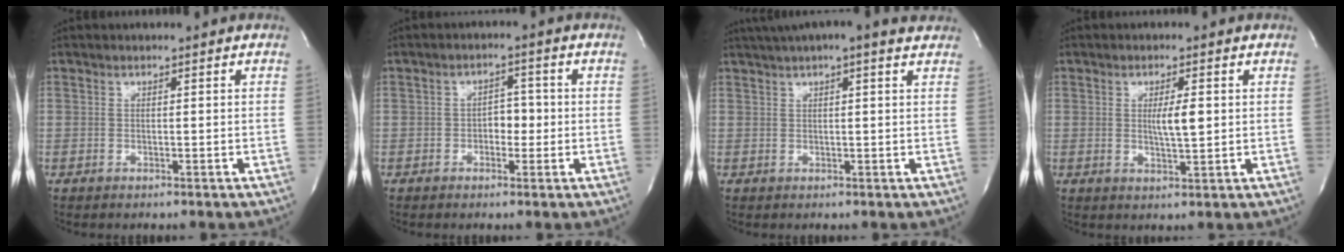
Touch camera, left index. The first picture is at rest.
{"total": 3.1, "force": [-0.7, 1.9, 2.3], "torque": [-0.028, 0.010, -0.013]}
{"total": 9.6, "force": [7.8, 1.3, 5.5], "torque": [-0.092, 0.036, 0.094]}
{"total": 3.7, "force": [0.4, 0.5, 3.7], "torque": [-0.064, -0.003, 0.006]}